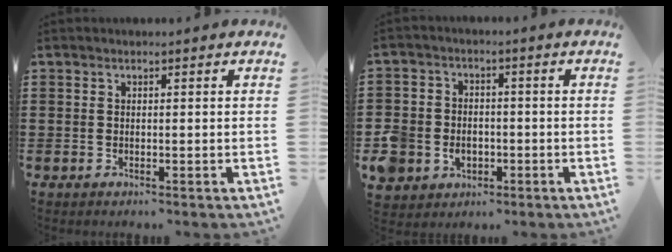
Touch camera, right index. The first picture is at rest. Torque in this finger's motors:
{"motor_torque": [2.00, -0.01, 0.14, 0.04]}